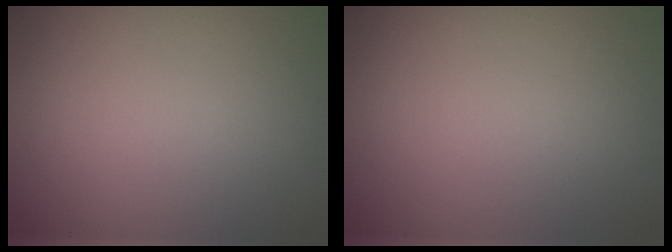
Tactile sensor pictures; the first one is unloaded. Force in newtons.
{"total": 0.0}